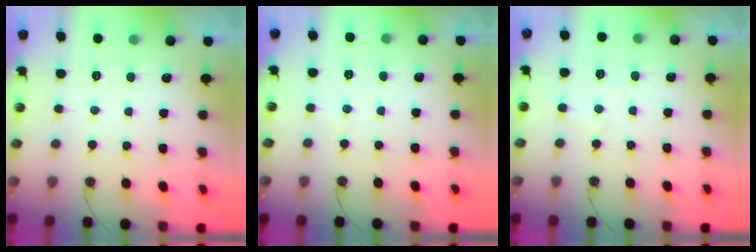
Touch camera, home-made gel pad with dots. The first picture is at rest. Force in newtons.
{"total": 2.7, "press": 2.6, "slide": 0.5}
{"total": 4.2, "press": 4.2, "slide": 0.7}